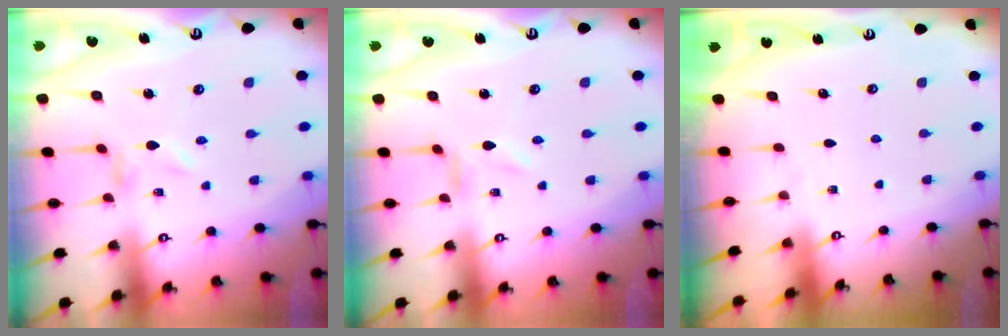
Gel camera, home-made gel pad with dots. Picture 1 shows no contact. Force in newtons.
{"total": 0.8, "press": 0.8, "slide": 0.2}
{"total": 0.0}